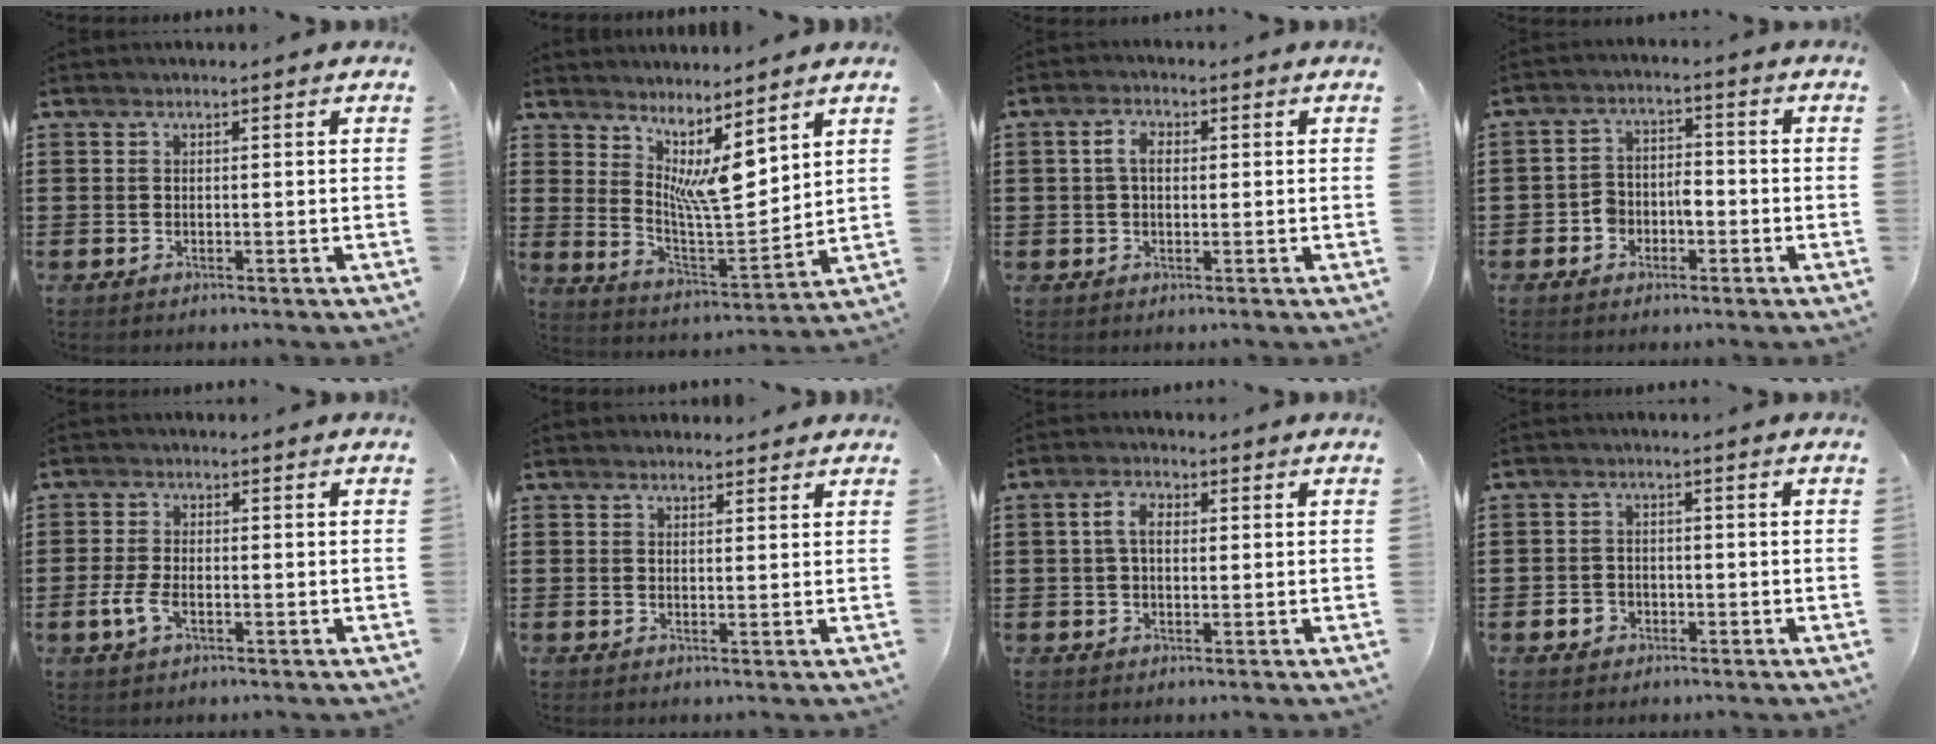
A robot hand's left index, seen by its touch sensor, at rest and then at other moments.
{"total": 7.4, "force": [4.9, 1.6, 5.4], "torque": [-0.112, -0.036, 0.085]}
{"total": 3.3, "force": [0.5, 1.9, 2.6], "torque": [-0.056, 0.012, 0.006]}
{"total": 3.8, "force": [-2.1, 2.7, 1.7], "torque": [-0.039, 0.010, -0.043]}
{"total": 3.9, "force": [-1.5, 1.8, 3.0], "torque": [-0.073, -0.004, -0.032]}
{"total": 1.6, "force": [1.5, 0.6, 0.2], "torque": [-0.007, 0.003, 0.030]}
{"total": 3.8, "force": [0.5, 2.1, 3.1], "torque": [-0.066, 0.013, 0.006]}
{"total": 2.2, "force": [-1.4, 1.7, 0.4], "torque": [-0.013, 0.004, -0.031]}